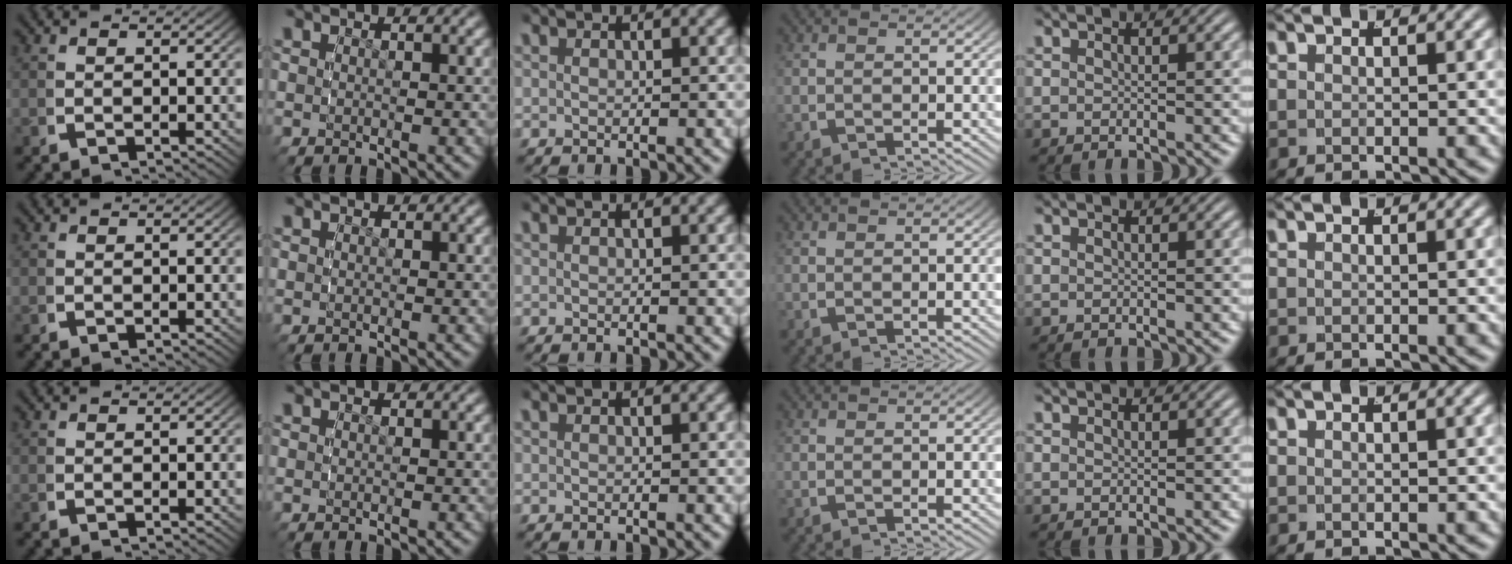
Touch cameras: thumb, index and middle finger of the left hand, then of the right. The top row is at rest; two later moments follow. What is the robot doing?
{"motion": "reach", "object": "jewelry box"}